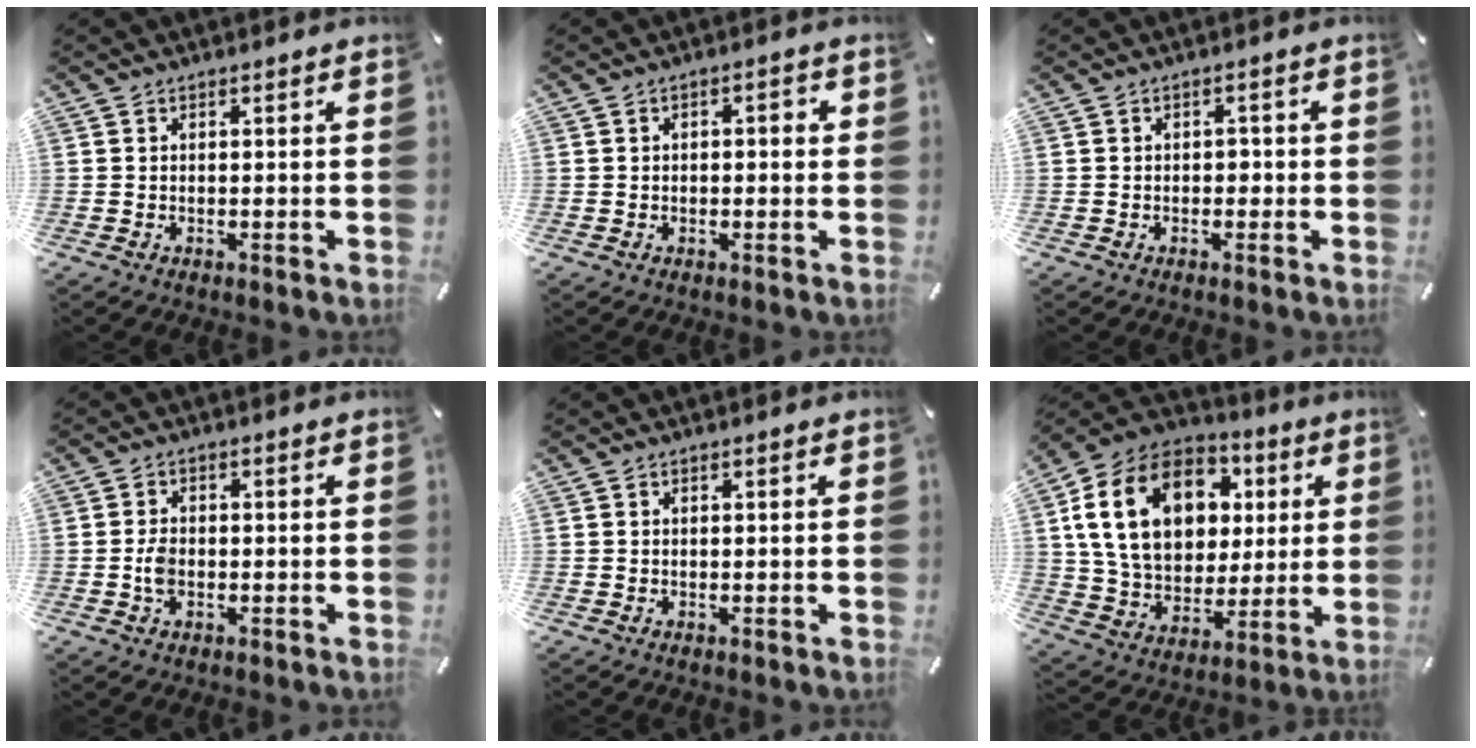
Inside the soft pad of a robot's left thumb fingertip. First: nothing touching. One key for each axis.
{"total": 1.6, "fx": -0.3, "fy": 1.0, "fz": 1.3, "tx": -0.023, "ty": 0.006, "tz": -0.008}
{"total": 1.4, "fx": -0.5, "fy": 1.1, "fz": 0.7, "tx": -0.015, "ty": 0.006, "tz": -0.013}
{"total": 3.0, "fx": -0.8, "fy": 1.9, "fz": 2.2, "tx": -0.047, "ty": 0.002, "tz": -0.014}
{"total": 0.0}
{"total": 21.4, "fx": 5.9, "fy": 16.0, "fz": 12.8, "tx": -0.246, "ty": 0.001, "tz": 0.109}